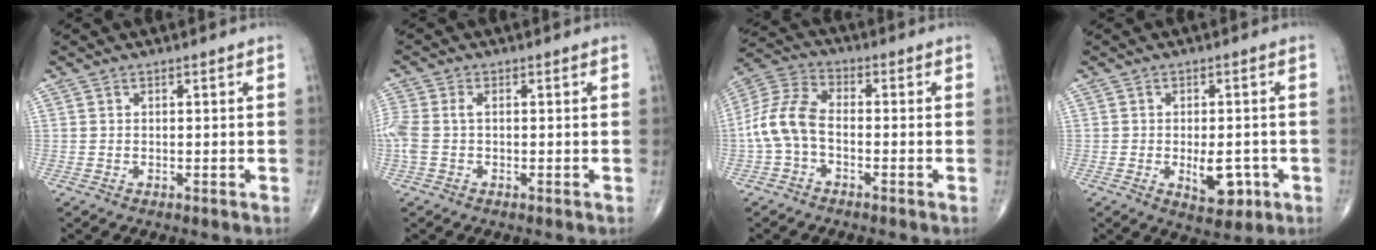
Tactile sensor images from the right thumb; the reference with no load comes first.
{"total": 5.4, "force": [-0.2, 3.1, 4.4], "torque": [-0.137, 0.012, -0.004]}
{"total": 9.3, "force": [-1.9, 5.2, 7.4], "torque": [-0.159, 0.030, -0.048]}
{"total": 6.7, "force": [-1.8, 3.4, 5.5], "torque": [-0.063, -0.002, -0.017]}